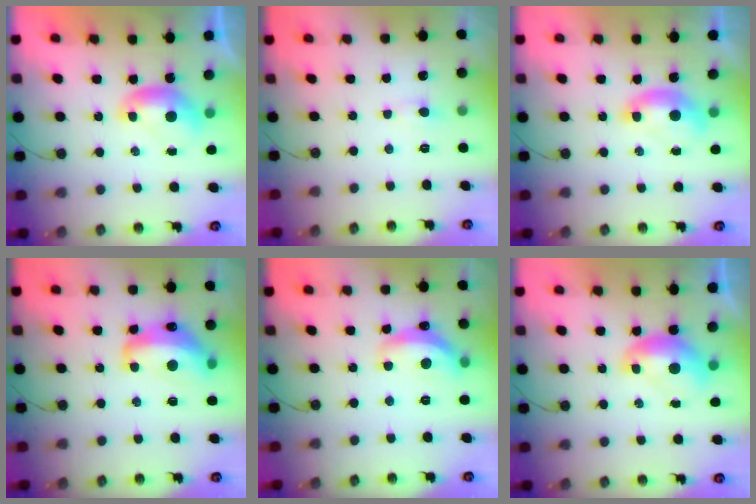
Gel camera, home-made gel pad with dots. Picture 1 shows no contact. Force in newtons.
{"total": 1.6, "press": 1.6, "slide": 0.5}
{"total": 1.7, "press": 1.7, "slide": 0.5}
{"total": 8.5, "press": 8.5, "slide": 1.2}
{"total": 7.4, "press": 7.4, "slide": 0.6}
{"total": 1.6, "press": 1.6, "slide": 0.3}